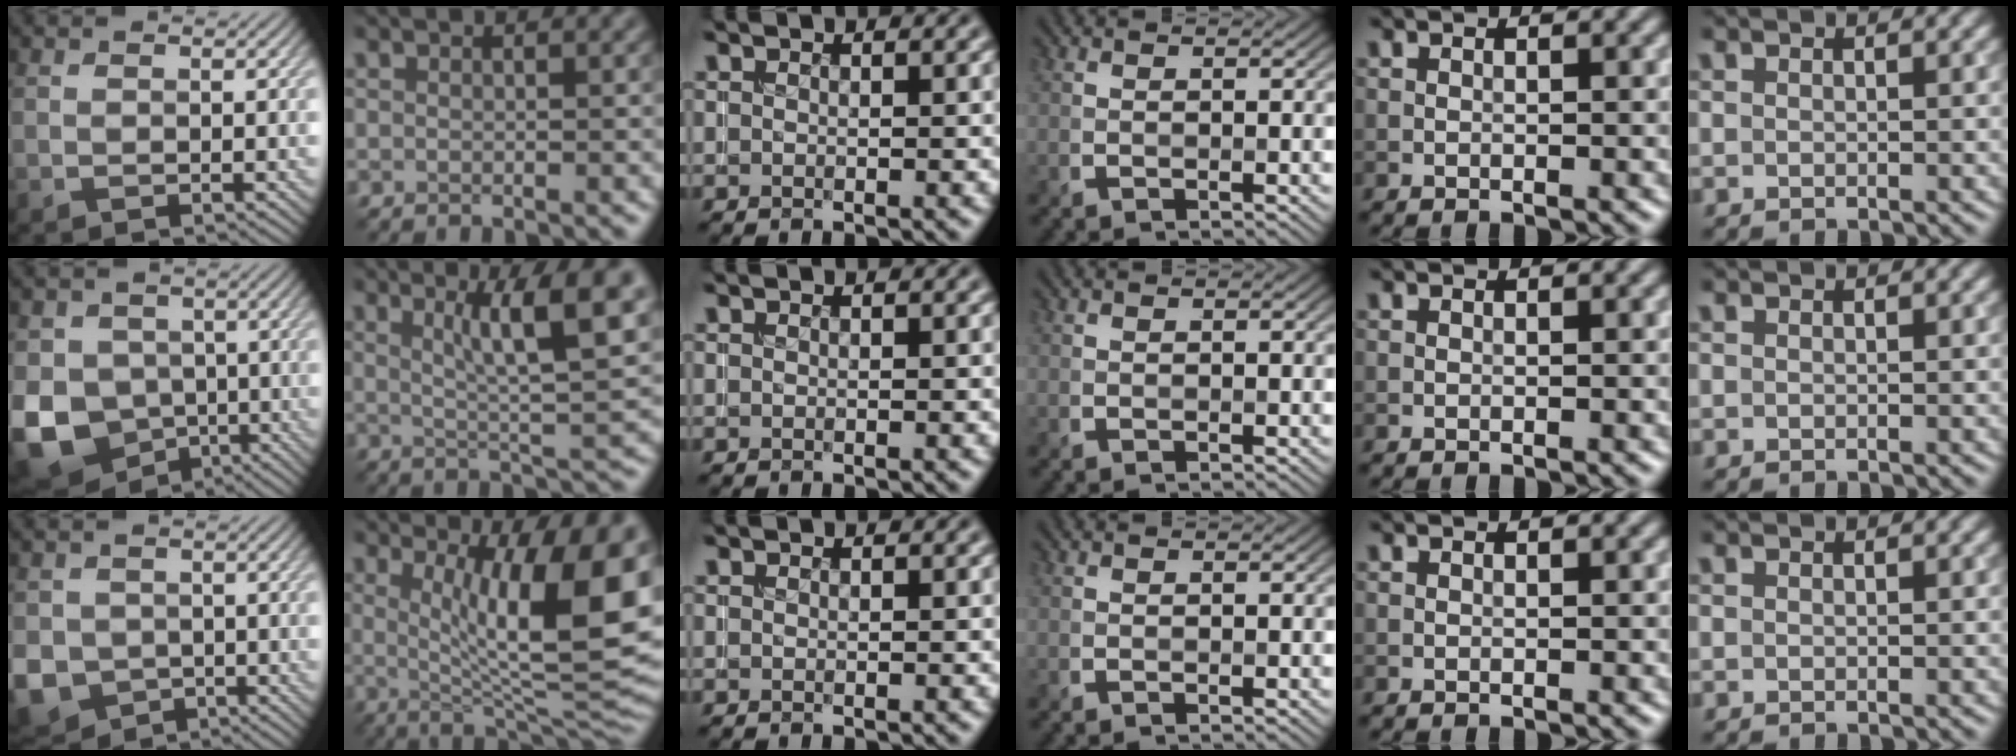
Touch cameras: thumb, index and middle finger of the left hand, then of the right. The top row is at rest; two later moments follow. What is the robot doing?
{"motion": "insert", "object": "coin"}